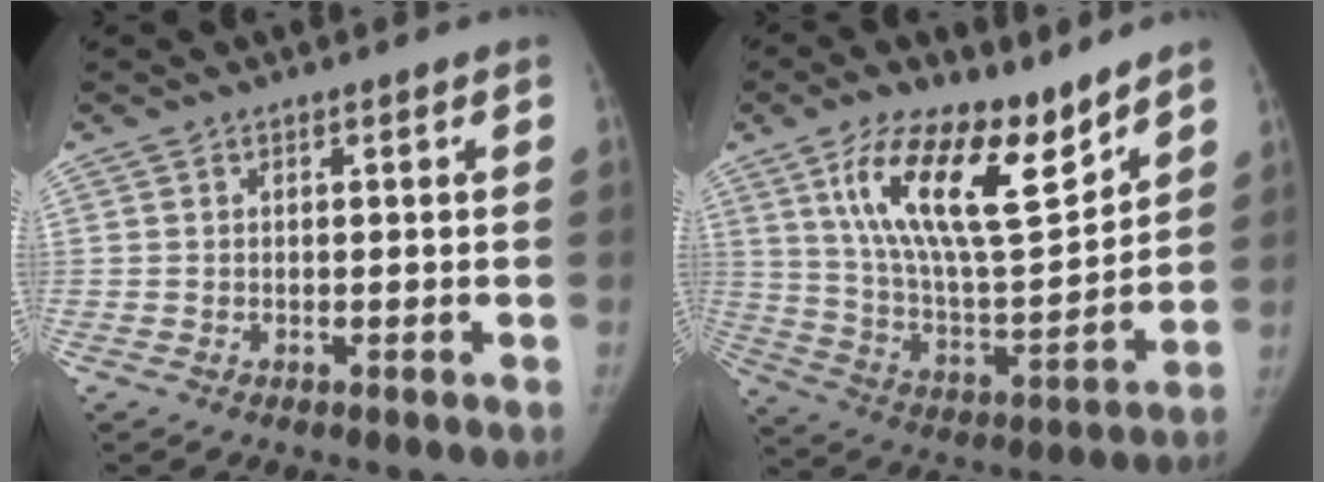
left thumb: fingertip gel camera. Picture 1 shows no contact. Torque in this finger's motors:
{"motor_torque": [0.59, 0.44, 1.62, -1.15, 0.35]}